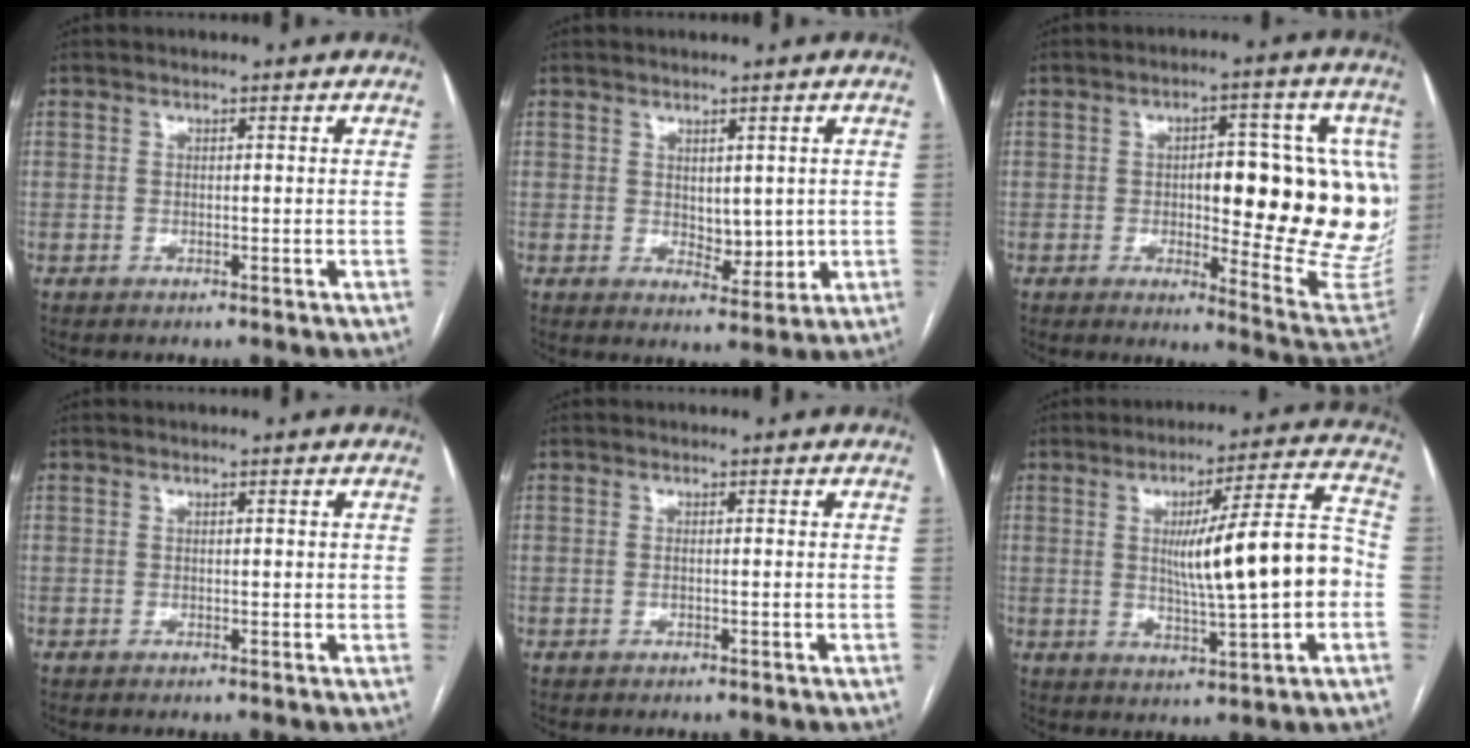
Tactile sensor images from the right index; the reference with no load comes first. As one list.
[{"total": 4.4, "force": [0.4, 2.5, 3.6], "torque": [-0.048, -0.008, 0.017]}, {"total": 20.7, "force": [1.0, 6.0, 19.7], "torque": [-0.181, 0.015, 0.025]}, {"total": 0.8, "force": [0.1, 0.3, 0.7], "torque": [-0.010, 0.000, 0.002]}, {"total": 0.9, "force": [-0.2, 0.1, 0.8], "torque": [-0.017, -0.001, 0.000]}, {"total": 14.3, "force": [-0.7, 1.0, 14.3], "torque": [-0.218, 0.015, -0.007]}]